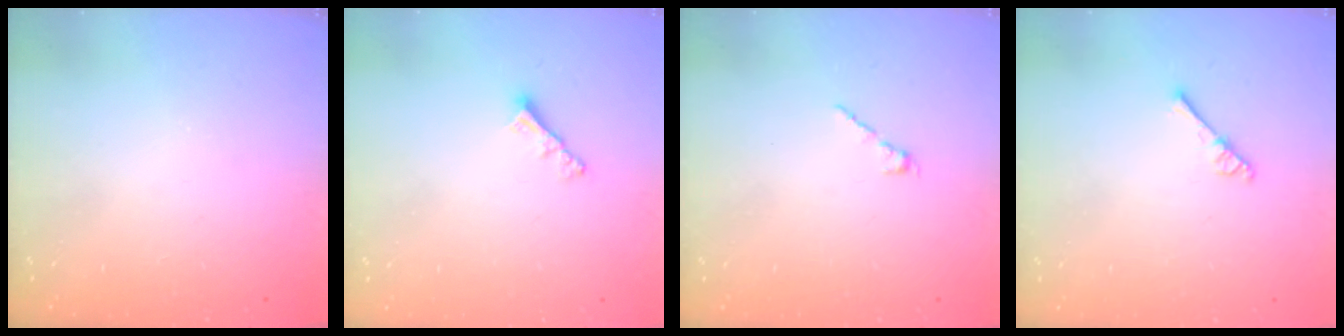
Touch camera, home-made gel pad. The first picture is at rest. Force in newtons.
{"total": 2.9, "press": 2.9, "slide": 0.3}
{"total": 2.1, "press": 2.0, "slide": 0.7}
{"total": 2.6, "press": 2.6, "slide": 0.3}